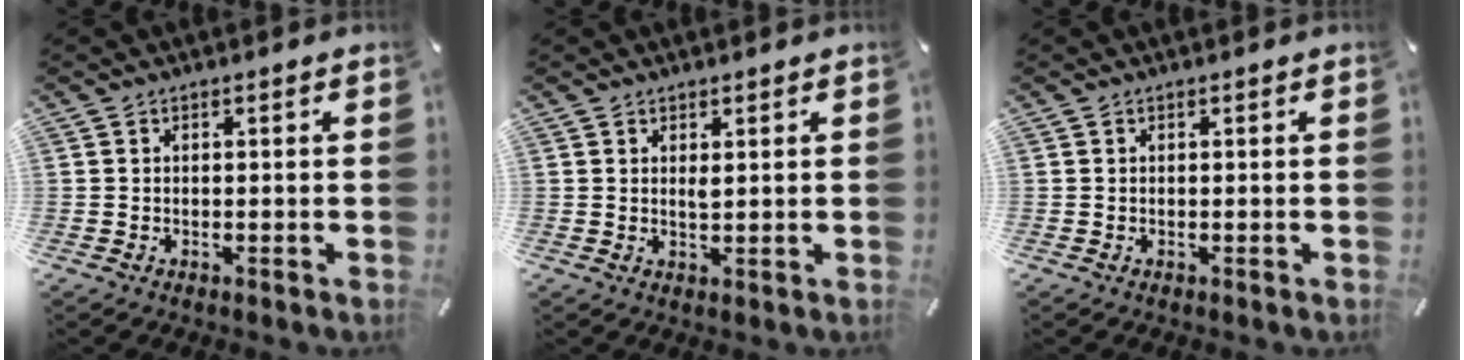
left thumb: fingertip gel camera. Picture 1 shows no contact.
{"total": 1.4, "force": [0.7, 0.4, 1.2], "torque": [-0.026, -0.002, 0.012]}
{"total": 0.0}